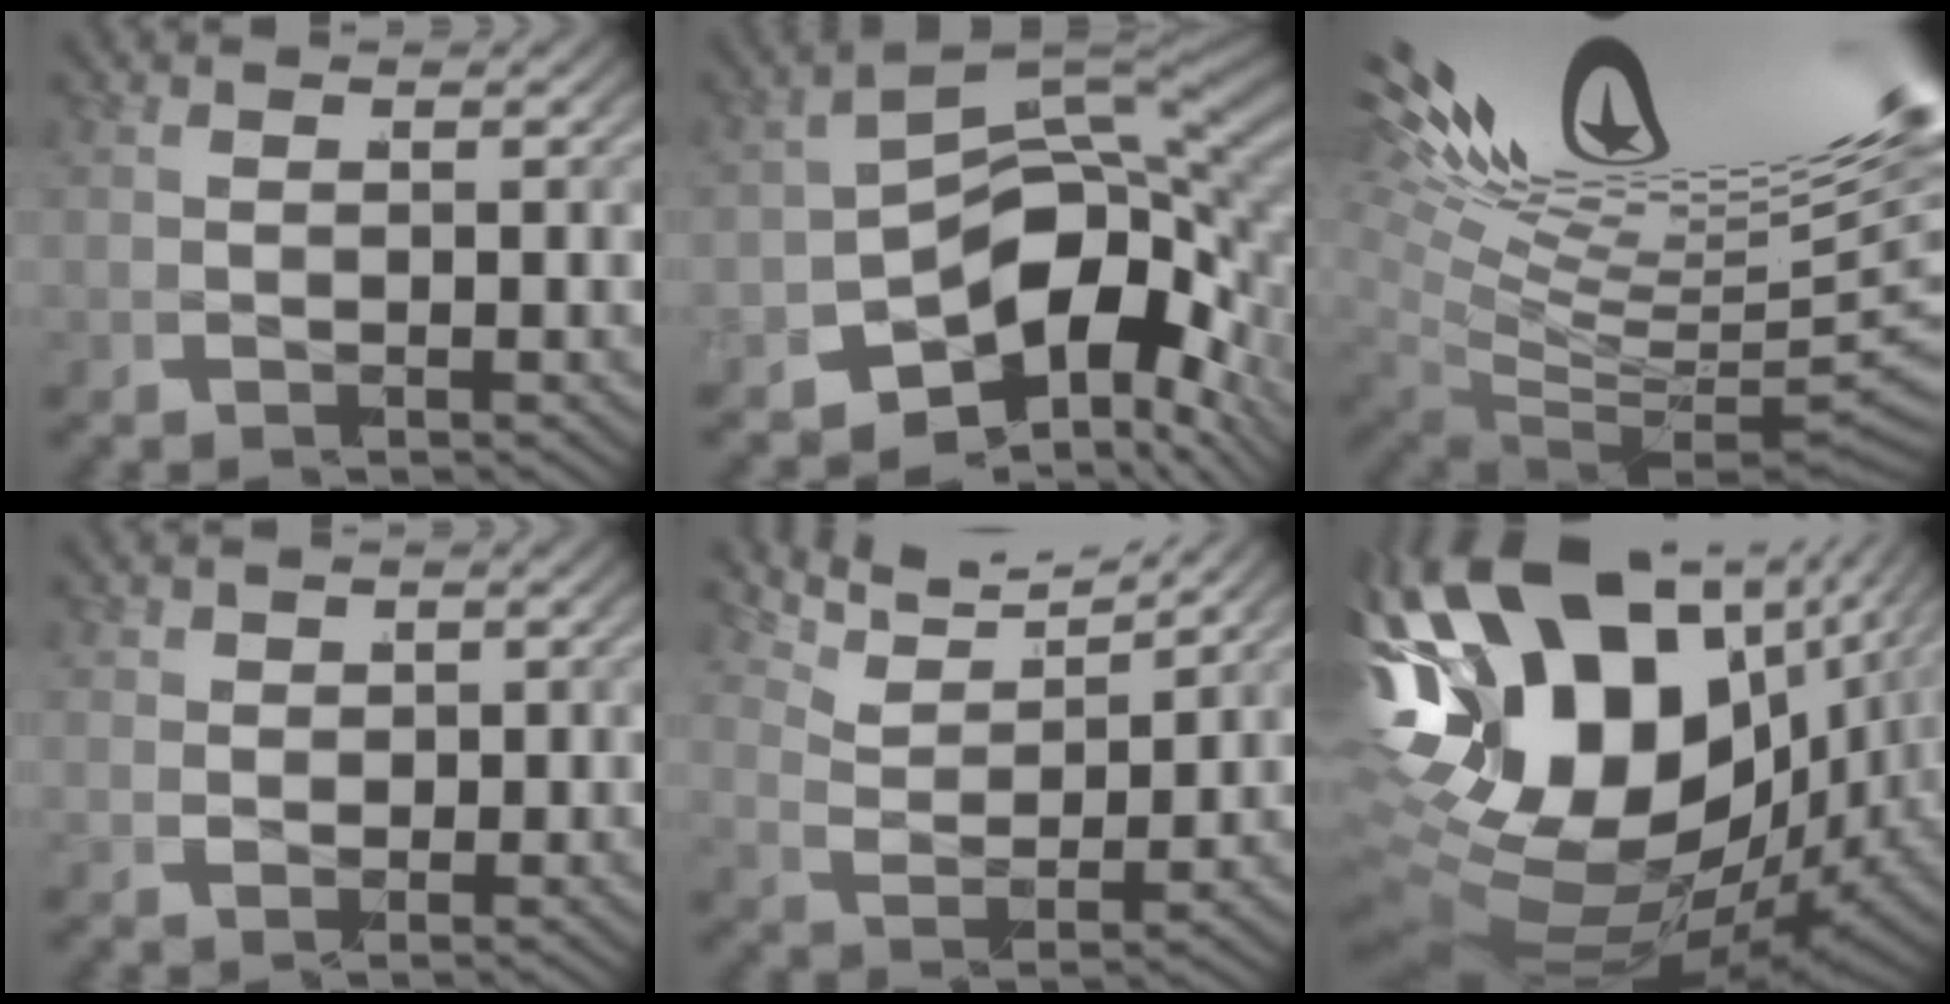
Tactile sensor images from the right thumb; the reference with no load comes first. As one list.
[{"total": 13.9, "force": [-5.6, 8.3, 9.6], "torque": [-0.148, -0.039, -0.082]}, {"total": 15.2, "force": [1.0, 9.0, 12.3], "torque": [-0.198, -0.025, 0.027]}, {"total": 1.1, "force": [0.4, -0.3, -1.0], "torque": [0.021, 0.008, 0.011]}, {"total": 4.0, "force": [3.3, 1.3, 1.7], "torque": [-0.048, 0.008, 0.052]}, {"total": 23.6, "force": [-1.6, 16.3, 16.9], "torque": [-0.361, -0.047, -0.013]}]